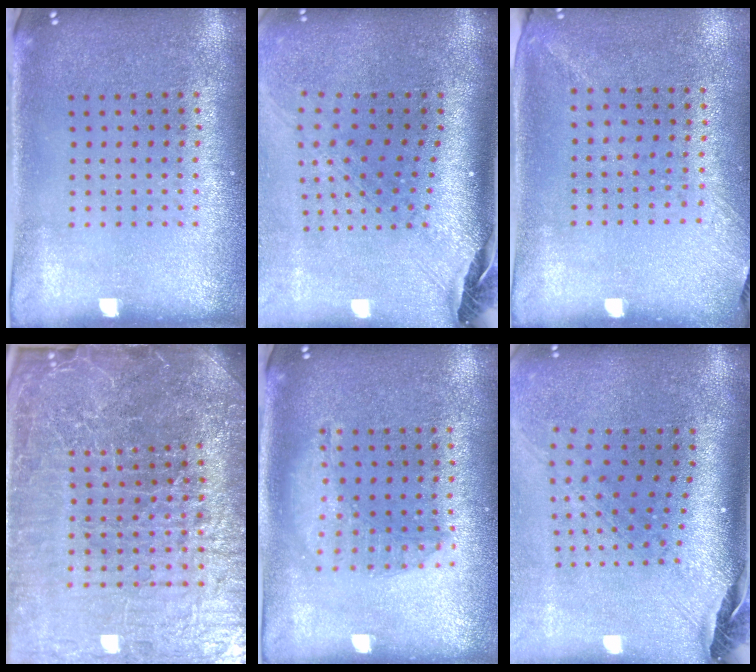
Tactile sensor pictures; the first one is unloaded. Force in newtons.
{"total": 2.9, "press": 2.0, "slide": 2.0}
{"total": 1.3, "press": 1.0, "slide": 0.8}
{"total": 6.9, "press": 6.1, "slide": 3.1}
{"total": 1.5, "press": 1.5, "slide": 0.5}
{"total": 2.7, "press": 2.0, "slide": 1.8}